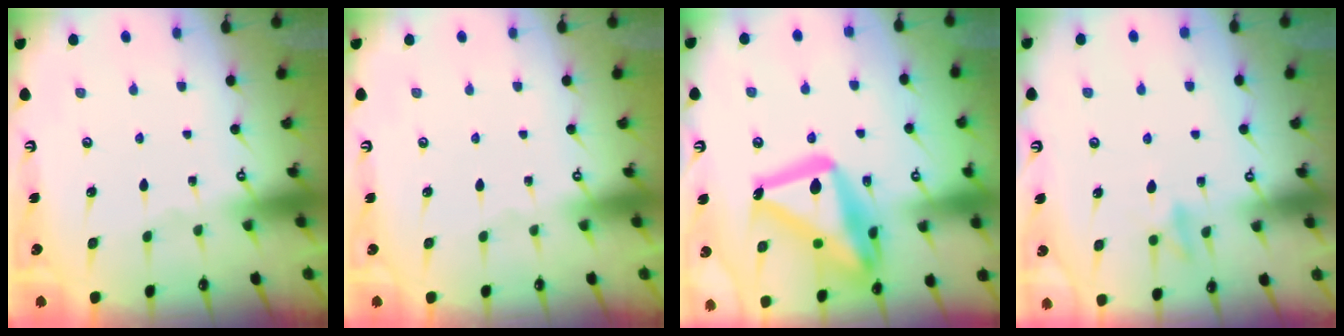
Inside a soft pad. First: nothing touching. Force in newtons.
{"total": 0.0}
{"total": 23.4, "press": 23.3, "slide": 2.2}
{"total": 10.2, "press": 10.0, "slide": 2.0}